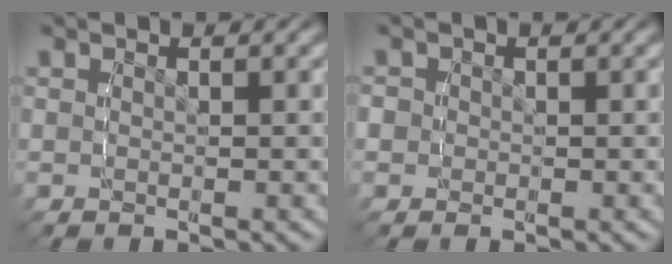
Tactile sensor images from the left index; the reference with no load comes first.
{"total": 2.2, "force": [-0.3, 2.1, -0.2], "torque": [-0.001, -0.011, -0.001]}